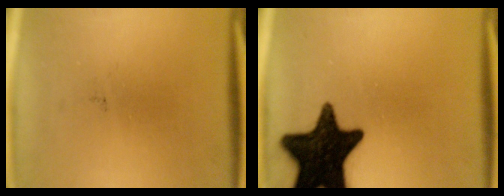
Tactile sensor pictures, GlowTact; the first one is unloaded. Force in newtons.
{"total": 18.8}